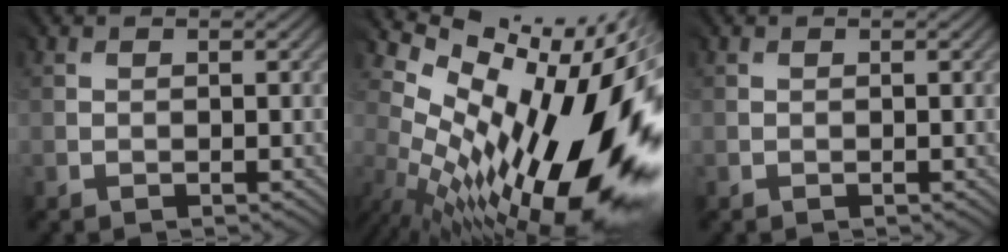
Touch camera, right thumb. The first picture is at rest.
{"total": 18.4, "force": [0.1, 8.6, 16.3], "torque": [-0.220, -0.045, 0.014]}
{"total": 0.0}